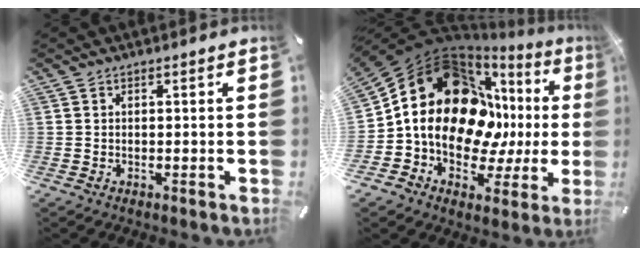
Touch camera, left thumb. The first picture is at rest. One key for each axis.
{"total": 21.2, "fx": 3.4, "fy": 16.4, "fz": 13.1, "tx": -0.222, "ty": -0.037, "tz": 0.073}